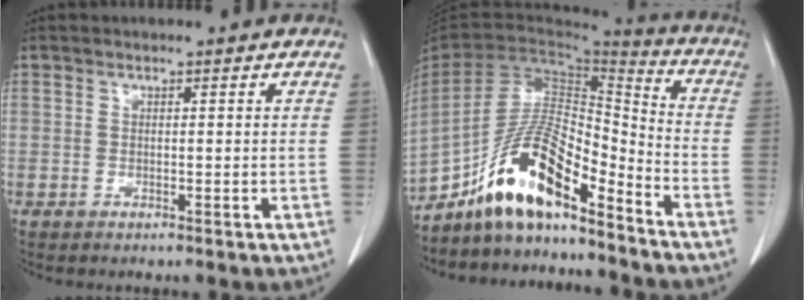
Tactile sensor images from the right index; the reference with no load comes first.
{"total": 14.4, "force": [-10.7, 3.1, 9.2], "torque": [-0.173, 0.025, -0.190]}